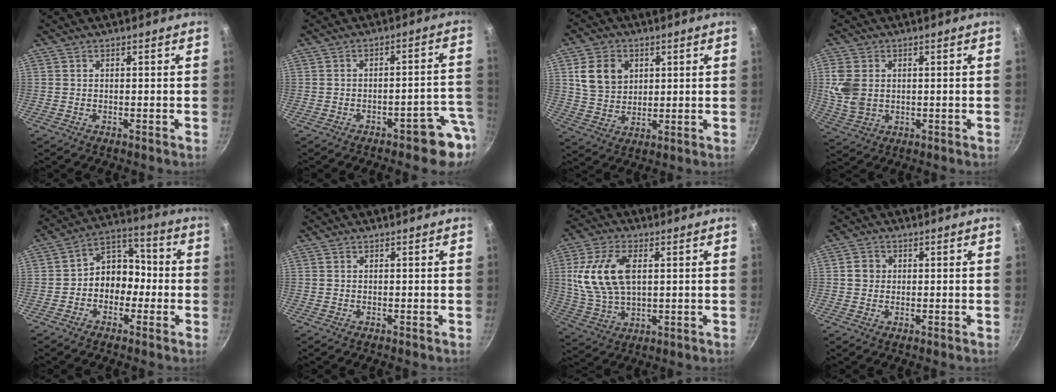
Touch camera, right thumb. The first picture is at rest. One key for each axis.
{"total": 6.7, "fx": -3.6, "fy": 2.5, "fz": 5.1, "tx": -0.022, "ty": 0.041, "tz": -0.040}
{"total": 9.7, "fx": 2.9, "fy": 7.6, "fz": 5.2, "tx": -0.073, "ty": -0.007, "tz": 0.056}
{"total": 7.4, "fx": 0.9, "fy": 5.6, "fz": 4.7, "tx": -0.092, "ty": -0.004, "tz": 0.025}
{"total": 9.5, "fx": -1.9, "fy": 7.7, "fz": 5.3, "tx": -0.022, "ty": 0.051, "tz": -0.046}
{"total": 0.0}
{"total": 14.3, "fx": 2.7, "fy": 8.2, "fz": 11.4, "tx": -0.214, "ty": -0.001, "tz": 0.056}
{"total": 2.8, "fx": 0.2, "fy": 2.6, "fz": 1.0, "tx": -0.003, "ty": 0.006, "tz": -0.001}